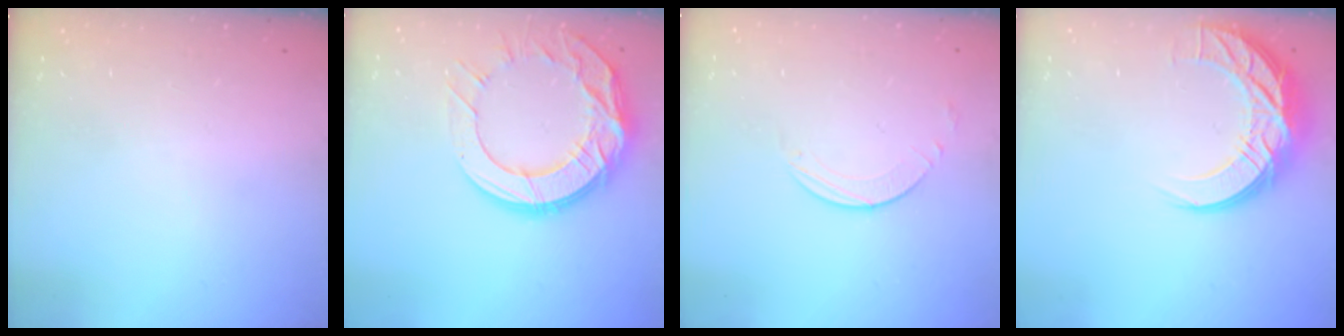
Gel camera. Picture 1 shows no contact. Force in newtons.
{"total": 17.2, "press": 17.1, "slide": 1.4}
{"total": 3.2, "press": 3.2, "slide": 0.3}
{"total": 13.7, "press": 13.7, "slide": 0.9}